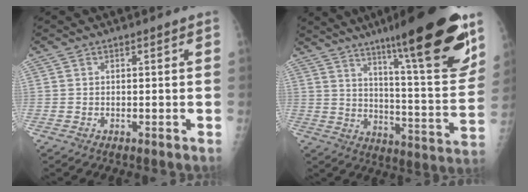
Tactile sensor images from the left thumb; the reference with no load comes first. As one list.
[{"total": 23.7, "force": [14.6, 3.2, 18.4], "torque": [-0.242, -0.068, 0.226]}]